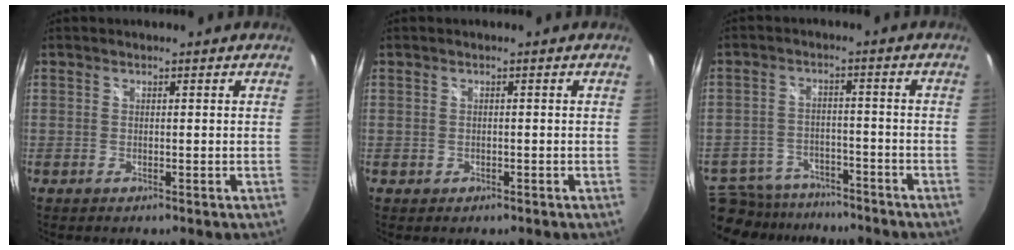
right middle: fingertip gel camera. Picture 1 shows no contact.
{"total": 0.7, "force": [-0.3, 0.6, 0.2], "torque": [-0.002, -0.002, -0.003]}
{"total": 15.9, "force": [-13.0, 7.2, 5.5], "torque": [-0.148, 0.002, -0.194]}